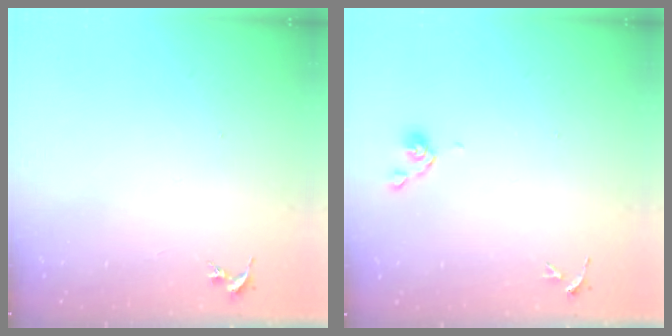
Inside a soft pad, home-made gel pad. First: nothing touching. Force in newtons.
{"total": 3.8, "press": 3.7, "slide": 0.8}